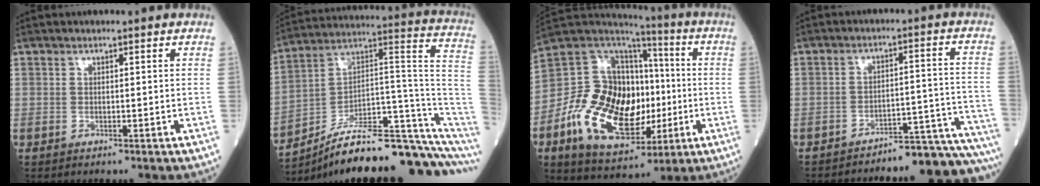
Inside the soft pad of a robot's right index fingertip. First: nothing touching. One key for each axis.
{"total": 21.1, "fx": -16.0, "fy": 2.9, "fz": 13.5, "tx": -0.140, "ty": 0.063, "tz": -0.244}
{"total": 21.8, "fx": -4.1, "fy": 13.0, "fz": 17.0, "tx": -0.321, "ty": 0.023, "tz": -0.062}
{"total": 13.5, "fx": -13.4, "fy": 0.3, "fz": 1.8, "tx": 0.008, "ty": 0.026, "tz": -0.160}